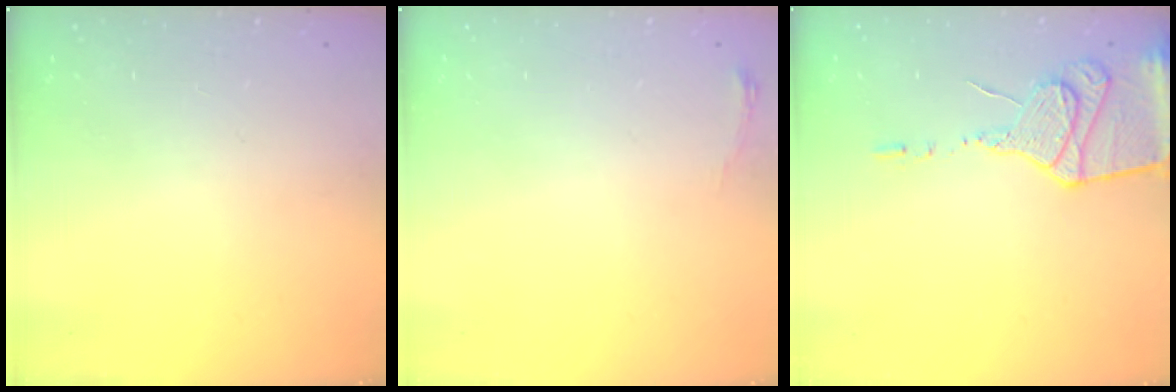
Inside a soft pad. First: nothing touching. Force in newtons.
{"total": 3.4, "press": 3.4, "slide": 0.5}
{"total": 13.7, "press": 13.7, "slide": 1.2}